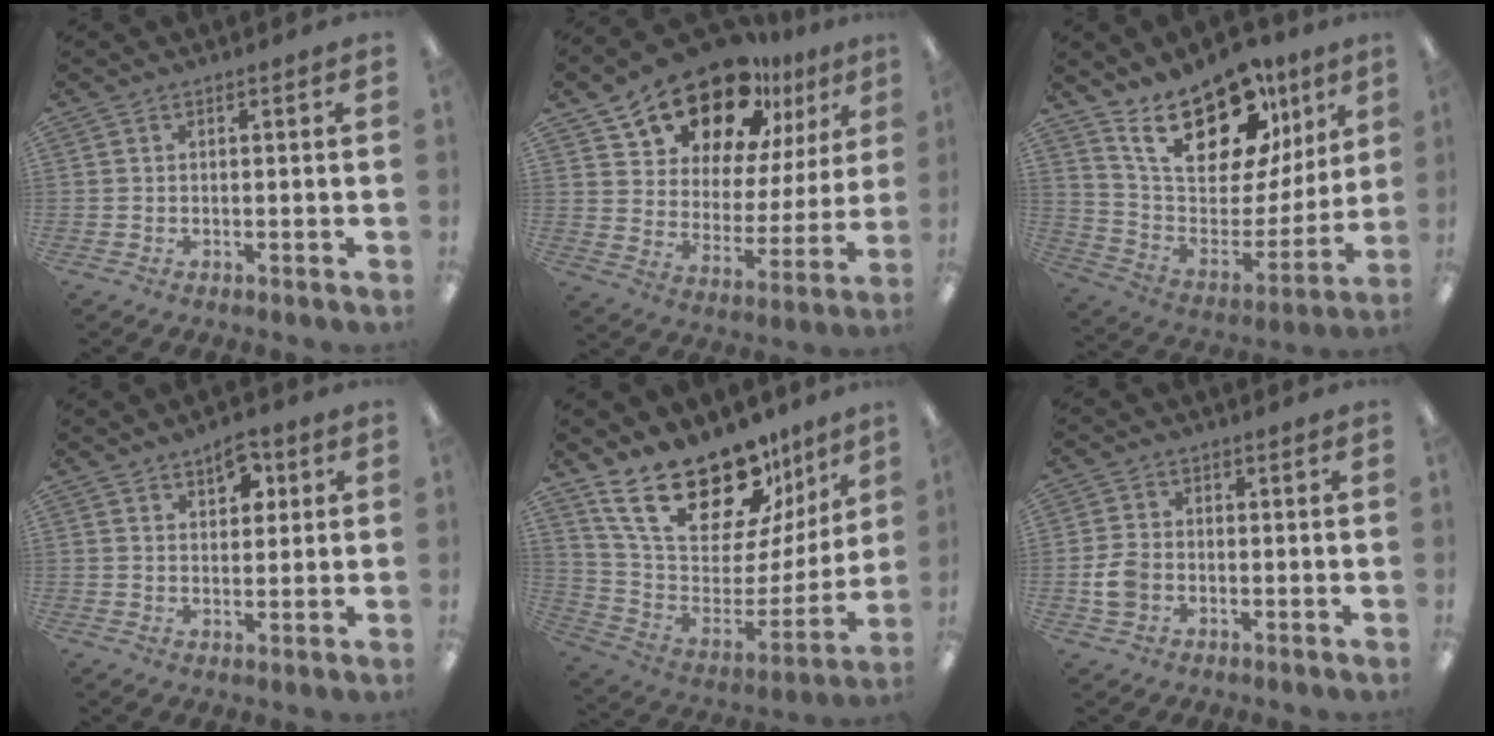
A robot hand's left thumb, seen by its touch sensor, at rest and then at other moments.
{"total": 18.6, "force": [14.9, 8.5, 7.2], "torque": [-0.136, -0.106, 0.266]}
{"total": 22.9, "force": [15.7, 10.7, 12.8], "torque": [-0.209, -0.100, 0.278]}
{"total": 5.6, "force": [3.7, 3.2, 2.8], "torque": [-0.014, -0.019, 0.058]}
{"total": 25.1, "force": [18.0, 11.2, 13.3], "torque": [-0.218, -0.123, 0.325]}
{"total": 5.4, "force": [-1.1, 4.2, 3.1], "torque": [-0.058, 0.004, -0.022]}